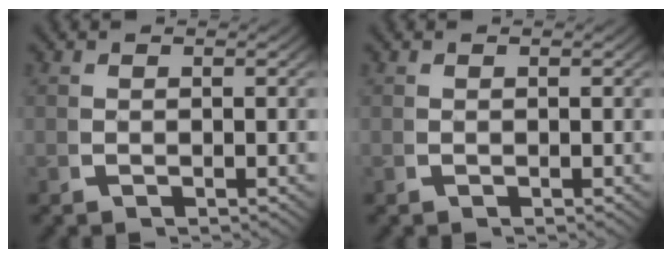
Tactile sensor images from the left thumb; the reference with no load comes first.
{"total": 0.0}